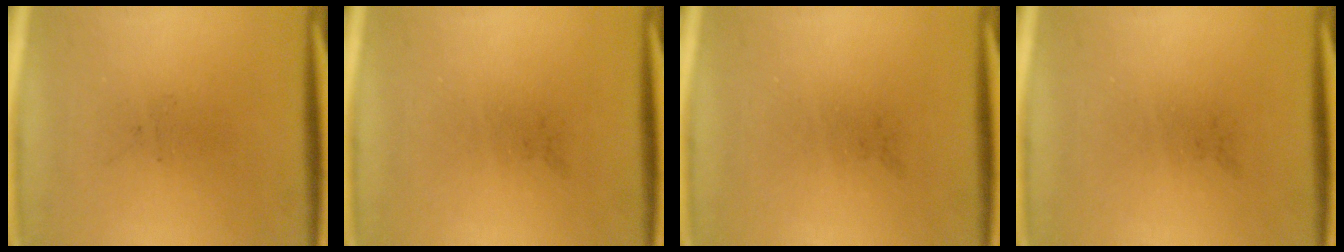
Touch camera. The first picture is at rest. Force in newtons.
{"total": 0.0}
{"total": 0.0}
{"total": 0.0}